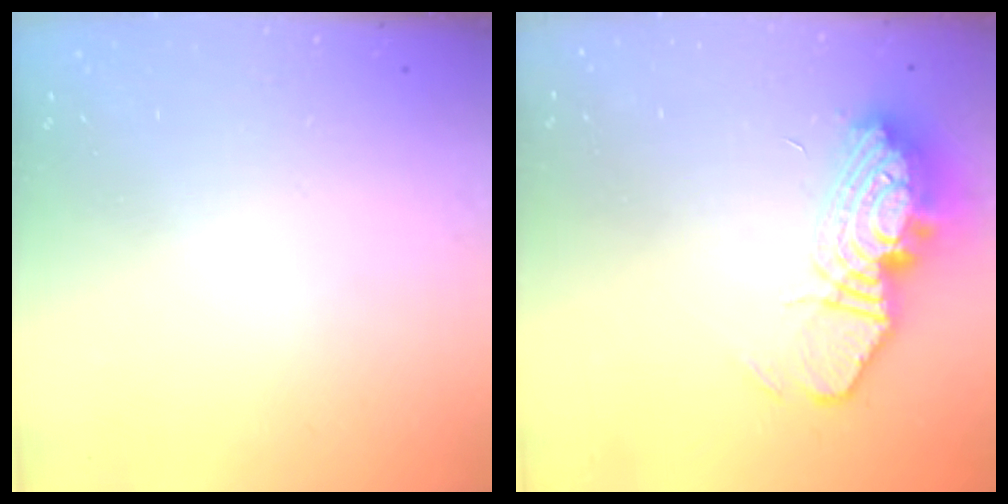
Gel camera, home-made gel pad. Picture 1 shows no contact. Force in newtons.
{"total": 18.4, "press": 15.4, "slide": 10.0}